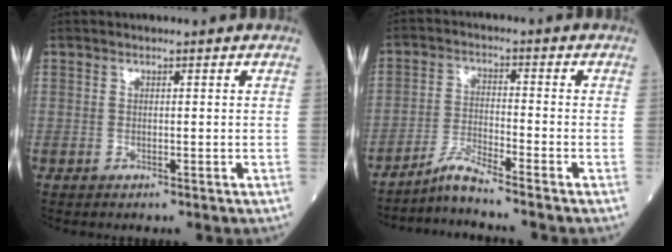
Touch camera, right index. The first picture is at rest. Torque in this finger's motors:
{"motor_torque": [-0.22, -0.12, 0.01, 0.01]}